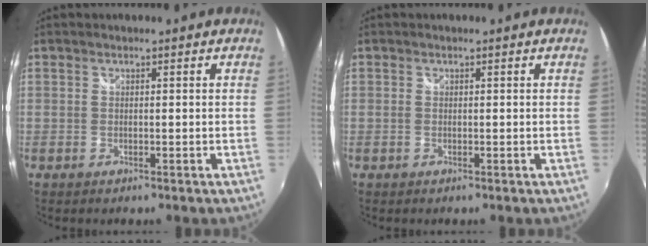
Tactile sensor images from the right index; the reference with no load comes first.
{"total": 0.0}